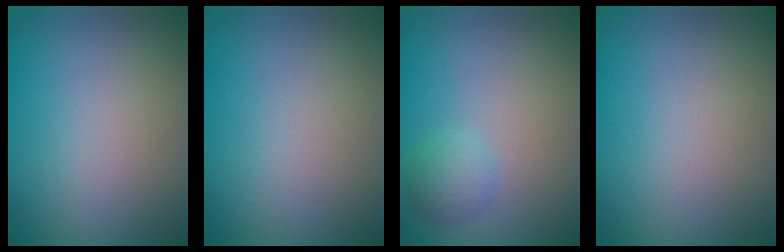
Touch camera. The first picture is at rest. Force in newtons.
{"total": 0.0}
{"total": 1.9, "press": 1.9, "slide": 0.1}
{"total": 0.0}